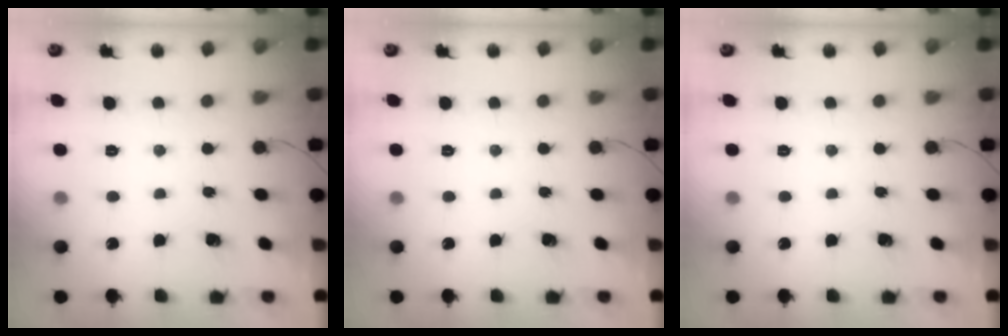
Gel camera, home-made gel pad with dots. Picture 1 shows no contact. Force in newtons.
{"total": 0.0}
{"total": 0.0}